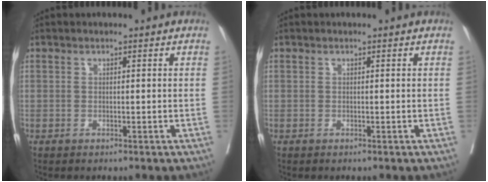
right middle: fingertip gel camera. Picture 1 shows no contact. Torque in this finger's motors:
{"motor_torque": [-0.13, 0.10, -0.01, 0.00]}